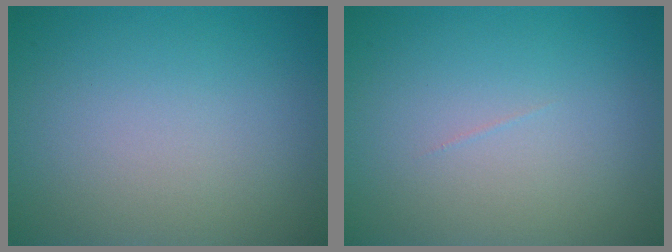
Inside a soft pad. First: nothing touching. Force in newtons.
{"total": 0.0}